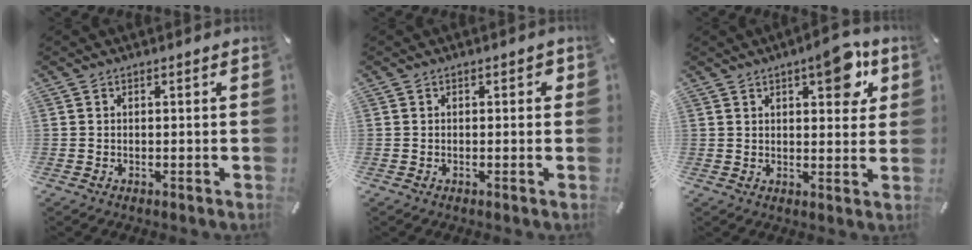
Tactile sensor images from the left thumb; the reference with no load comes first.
{"total": 0.9, "force": [0.1, 0.7, 0.6], "torque": [-0.004, 0.003, -0.003]}
{"total": 9.1, "force": [4.9, 3.7, 6.7], "torque": [-0.073, -0.026, 0.075]}